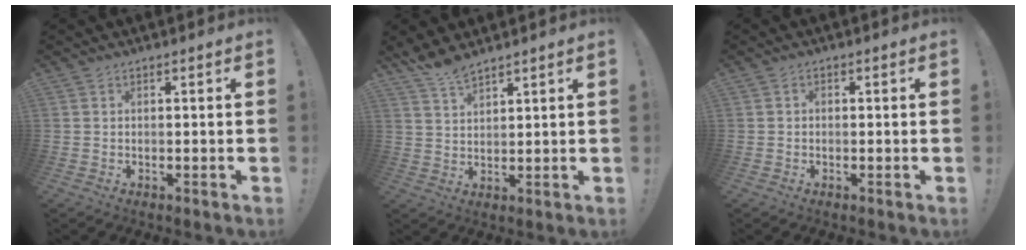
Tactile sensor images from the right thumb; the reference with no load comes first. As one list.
[{"total": 5.4, "force": [4.9, 0.9, 2.1], "torque": [-0.050, -0.028, 0.092]}, {"total": 0.7, "force": [-0.5, 0.4, 0.3], "torque": [-0.009, 0.004, -0.009]}]